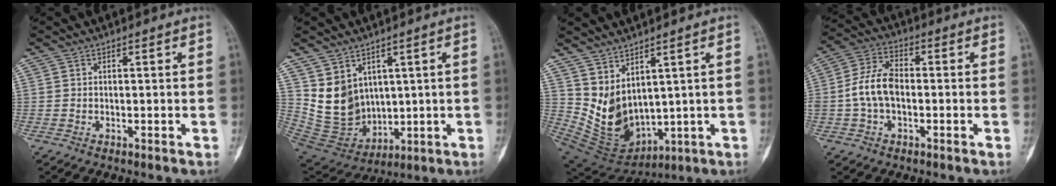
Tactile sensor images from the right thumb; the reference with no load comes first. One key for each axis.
{"total": 10.9, "fx": 3.8, "fy": 8.9, "fz": 5.0, "tx": -0.063, "ty": -0.026, "tz": 0.109}
{"total": 11.5, "fx": 4.2, "fy": 6.7, "fz": 8.4, "tx": -0.125, "ty": -0.036, "tz": 0.117}
{"total": 8.9, "fx": -1.1, "fy": 5.5, "fz": 6.9, "tx": -0.132, "ty": 0.030, "tz": -0.027}